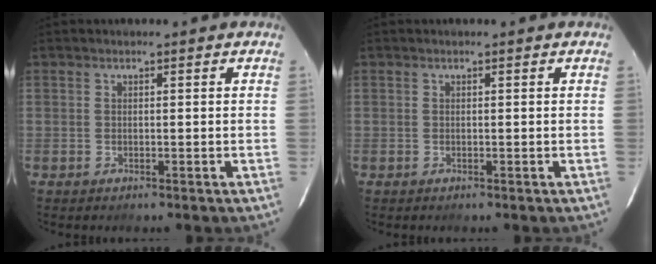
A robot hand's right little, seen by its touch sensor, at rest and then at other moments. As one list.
[{"total": 0.0}]